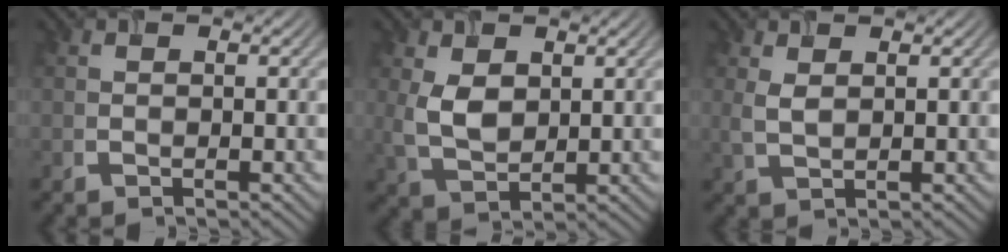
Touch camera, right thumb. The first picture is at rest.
{"total": 5.0, "force": [1.1, 3.2, 3.7], "torque": [-0.091, -0.004, 0.027]}
{"total": 2.2, "force": [0.9, 1.0, 1.8], "torque": [-0.050, -0.002, 0.024]}